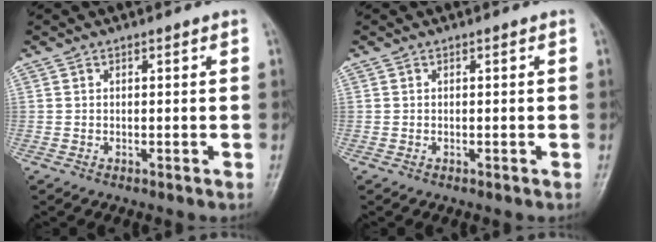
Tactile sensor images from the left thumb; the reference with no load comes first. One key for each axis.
{"total": 0.0}